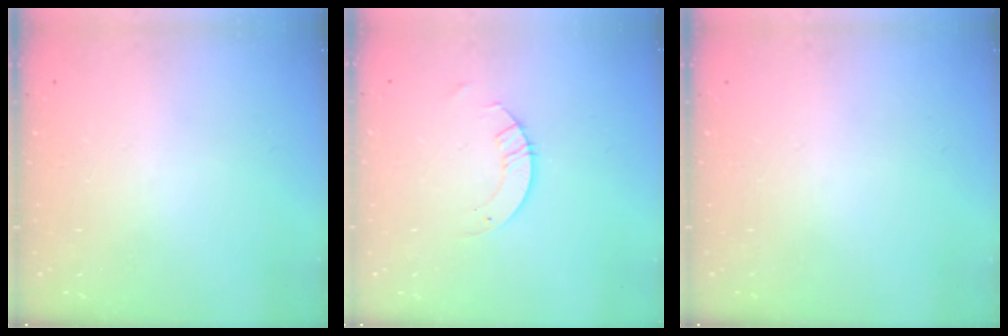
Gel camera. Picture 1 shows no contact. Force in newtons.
{"total": 3.2, "press": 3.2, "slide": 0.3}
{"total": 0.0}